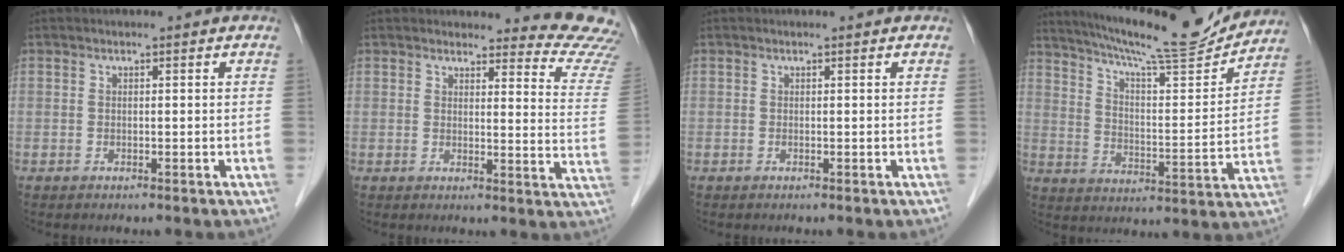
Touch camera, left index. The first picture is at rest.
{"total": 13.1, "force": [13.0, 1.1, 0.8], "torque": [0.030, -0.118, 0.102]}
{"total": 0.0}
{"total": 18.1, "force": [16.9, 0.7, 6.6], "torque": [-0.116, -0.026, 0.248]}